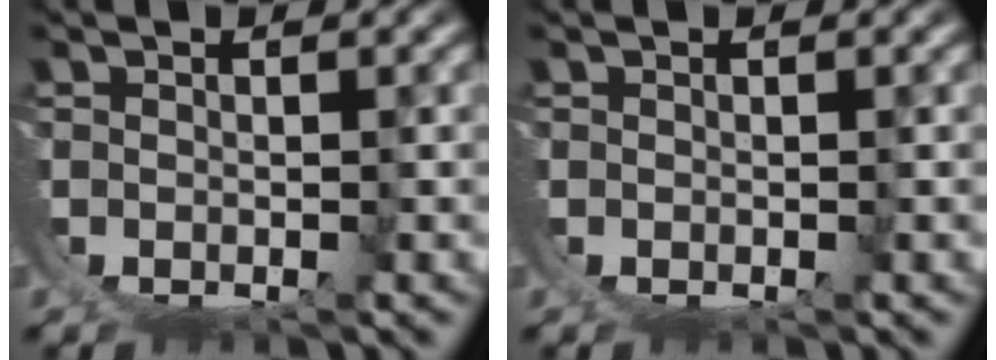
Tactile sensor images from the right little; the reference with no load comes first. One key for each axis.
{"total": 0.0}